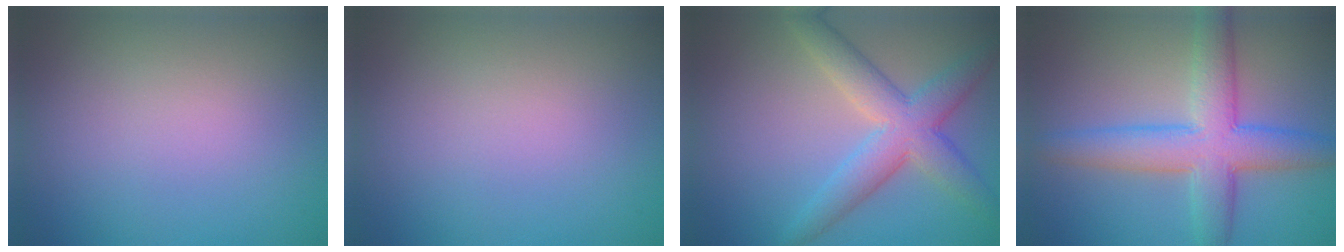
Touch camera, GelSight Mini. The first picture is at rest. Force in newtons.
{"total": 0.0}
{"total": 5.8, "press": 5.8, "slide": 0.0}
{"total": 7.1, "press": 7.1, "slide": 0.2}